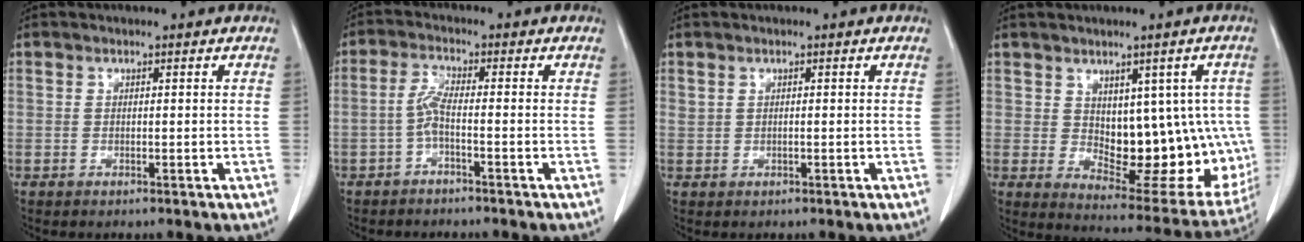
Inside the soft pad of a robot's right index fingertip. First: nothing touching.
{"total": 3.1, "force": [-1.2, 0.1, 2.9], "torque": [-0.063, 0.005, -0.028]}
{"total": 0.6, "force": [0.4, 0.3, 0.3], "torque": [-0.009, 0.006, 0.011]}
{"total": 15.7, "force": [0.5, 8.0, 13.4], "torque": [-0.160, 0.002, 0.033]}